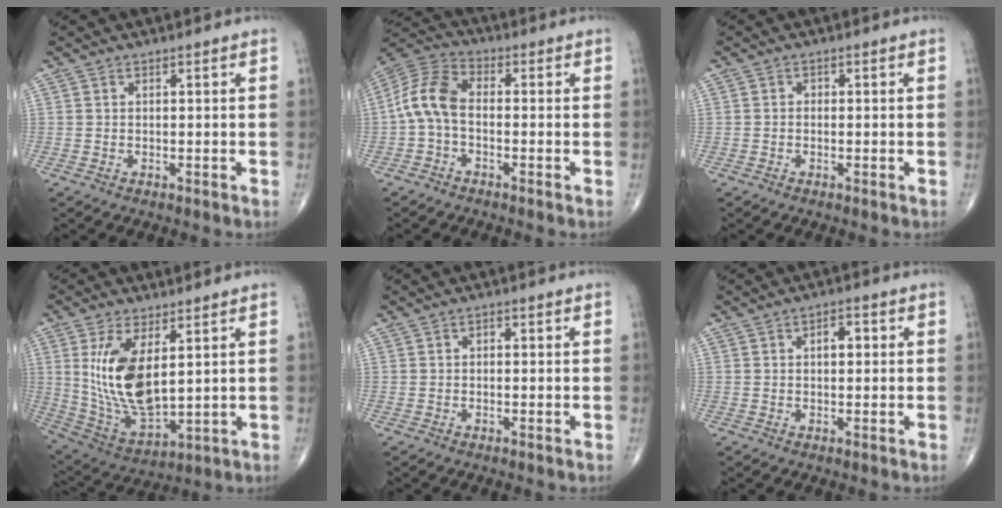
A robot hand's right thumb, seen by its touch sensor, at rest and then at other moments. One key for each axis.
{"total": 8.8, "fx": -1.3, "fy": 5.1, "fz": 7.0, "tx": -0.145, "ty": 0.028, "tz": -0.038}
{"total": 0.8, "fx": -0.2, "fy": 0.7, "fz": 0.4, "tx": -0.001, "ty": 0.003, "tz": -0.008}
{"total": 15.0, "fx": 3.4, "fy": 7.1, "fz": 12.8, "tx": -0.241, "ty": -0.023, "tz": 0.086}
{"total": 1.0, "fx": 0.1, "fy": 0.7, "fz": 0.8, "tx": -0.005, "ty": 0.003, "tz": -0.004}
{"total": 3.2, "fx": 0.5, "fy": 1.8, "fz": 2.6, "tx": -0.030, "ty": 0.008, "tz": 0.004}